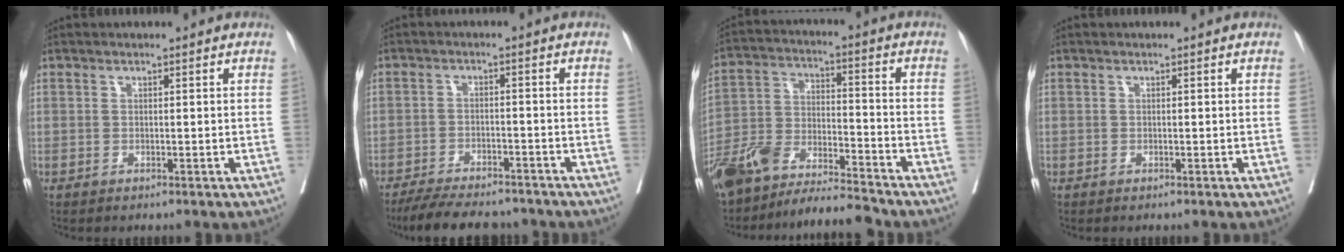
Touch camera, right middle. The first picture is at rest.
{"total": 11.8, "force": [-10.5, 2.6, 4.6], "torque": [-0.069, -0.002, -0.152]}
{"total": 13.2, "force": [-12.2, 1.2, 5.0], "torque": [-0.100, 0.011, -0.227]}
{"total": 0.0}